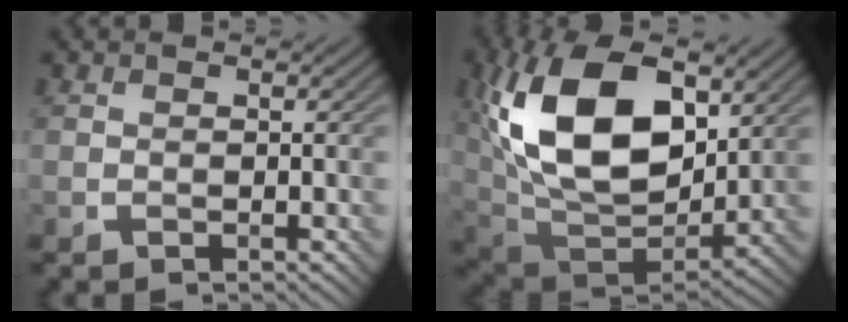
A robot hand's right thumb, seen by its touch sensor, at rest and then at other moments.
{"total": 17.6, "force": [5.4, 10.2, 13.3], "torque": [-0.283, 0.011, 0.101]}